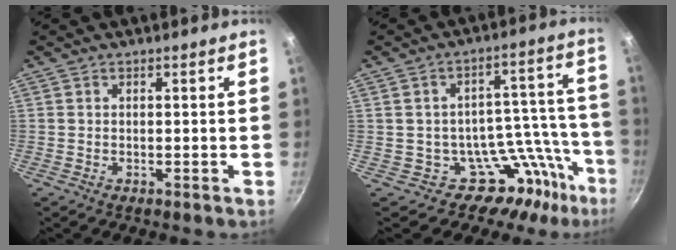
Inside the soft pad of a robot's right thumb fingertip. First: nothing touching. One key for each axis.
{"total": 13.5, "fx": -8.2, "fy": 10.4, "fz": 2.6, "tx": 0.077, "ty": 0.106, "tz": -0.126}